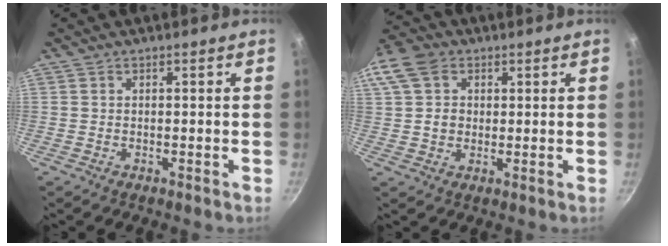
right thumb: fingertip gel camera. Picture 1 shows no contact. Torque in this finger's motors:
{"motor_torque": [-0.08, 0.34, 0.17, -0.16, 0.08]}